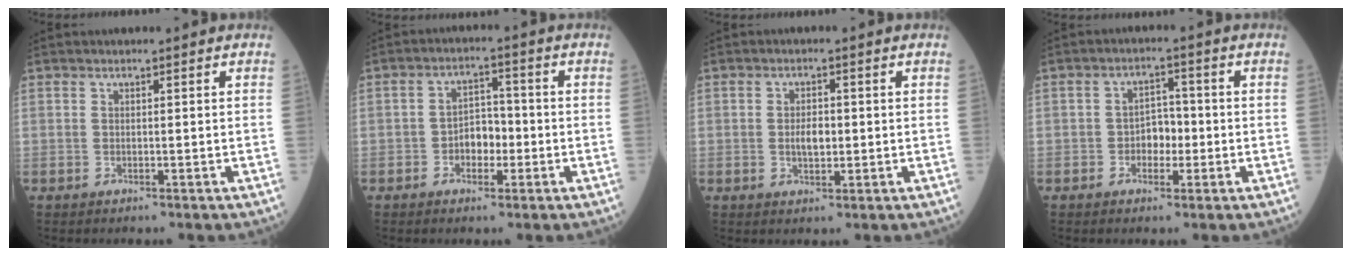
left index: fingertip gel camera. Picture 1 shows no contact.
{"total": 4.4, "force": [-1.3, 2.8, 3.2], "torque": [-0.052, 0.013, -0.025]}
{"total": 2.9, "force": [0.0, 1.5, 2.5], "torque": [-0.047, 0.001, 0.000]}
{"total": 3.6, "force": [-0.8, 2.4, 2.6], "torque": [-0.038, 0.010, -0.017]}